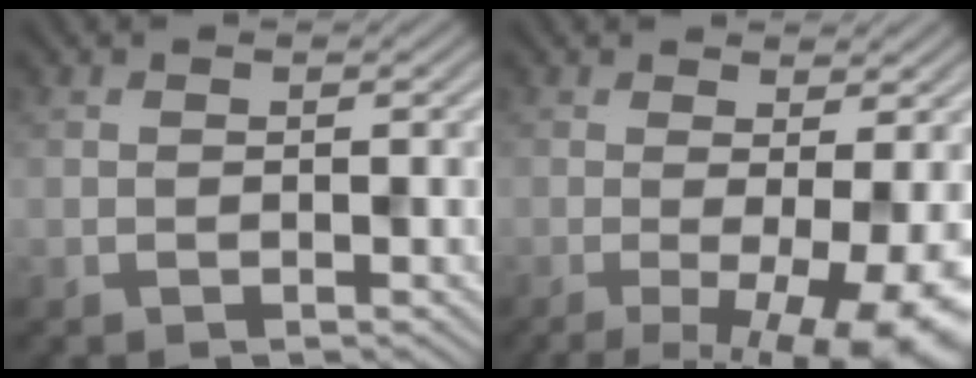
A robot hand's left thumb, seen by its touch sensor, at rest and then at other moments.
{"total": 9.7, "force": [-2.5, 2.4, 9.1], "torque": [-0.124, -0.006, -0.027]}